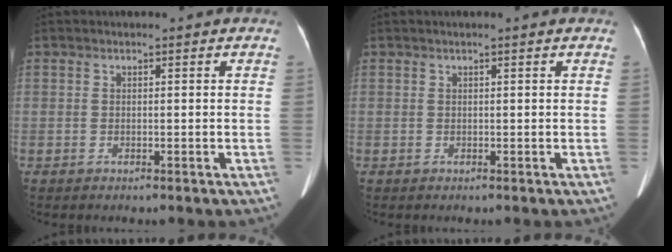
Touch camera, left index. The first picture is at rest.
{"total": 0.8, "force": [0.6, -0.2, 0.5], "torque": [-0.014, 0.007, 0.015]}